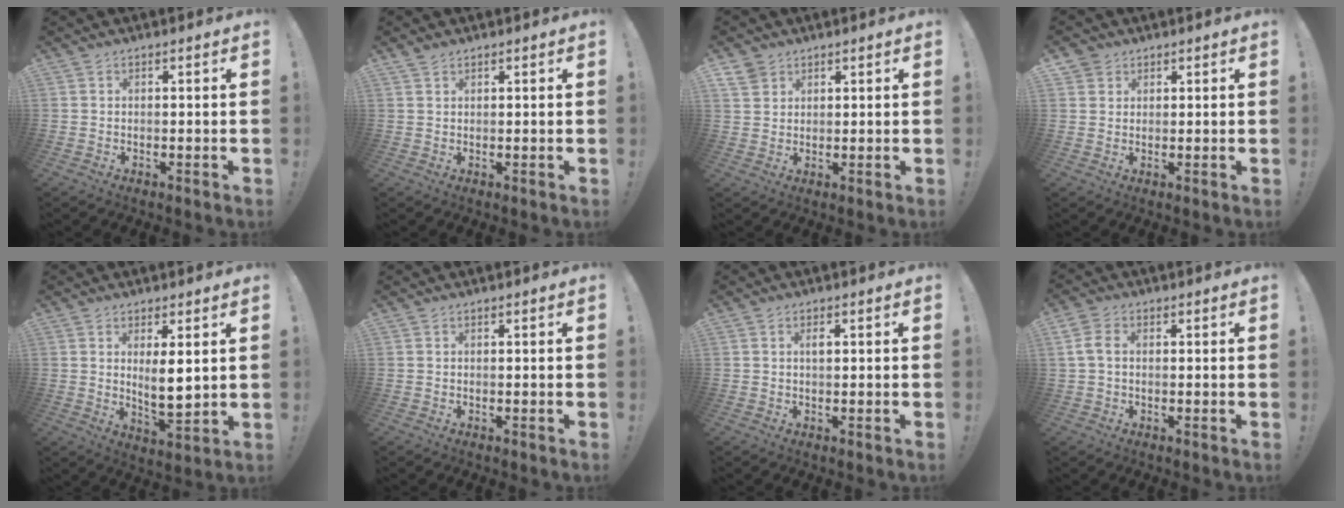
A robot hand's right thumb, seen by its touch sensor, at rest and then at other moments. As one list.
[{"total": 1.3, "force": [1.1, 0.6, 0.3], "torque": [0.002, -0.006, 0.021]}, {"total": 4.1, "force": [2.9, 2.8, 0.8], "torque": [-0.013, -0.014, 0.054]}, {"total": 2.8, "force": [1.7, 2.3, 0.1], "torque": [0.006, -0.009, 0.029]}, {"total": 7.8, "force": [2.3, 2.3, 7.0], "torque": [-0.100, -0.023, 0.038]}, {"total": 0.0}, {"total": 1.7, "force": [0.5, 0.6, 1.6], "torque": [-0.018, -0.001, 0.003]}, {"total": 5.1, "force": [0.6, 3.5, 3.7], "torque": [-0.080, 0.009, 0.013]}]